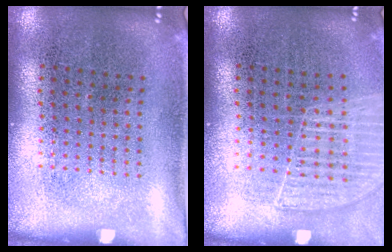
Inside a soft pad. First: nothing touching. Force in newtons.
{"total": 1.1, "press": 1.1, "slide": 0.1}